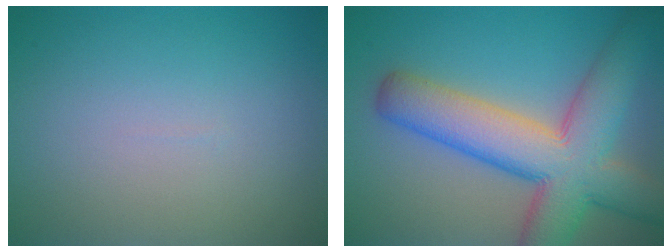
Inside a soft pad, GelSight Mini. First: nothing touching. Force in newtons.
{"total": 10.6, "press": 10.5, "slide": 0.4}